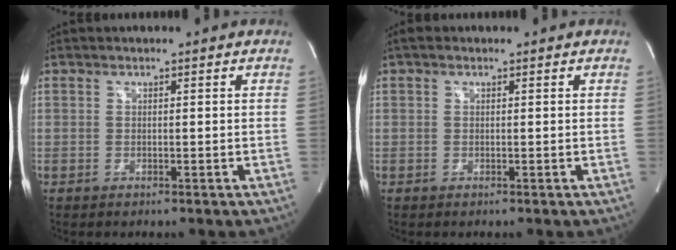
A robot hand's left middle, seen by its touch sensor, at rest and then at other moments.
{"total": 1.0, "force": [0.6, 0.6, 0.4], "torque": [-0.011, 0.010, 0.007]}